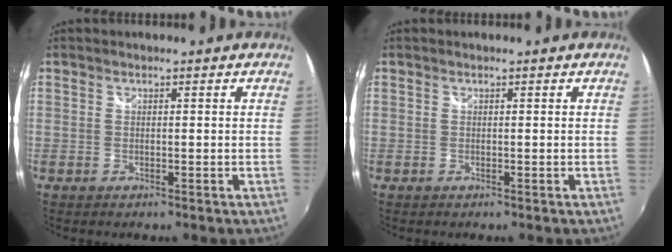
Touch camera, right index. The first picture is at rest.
{"total": 0.0}